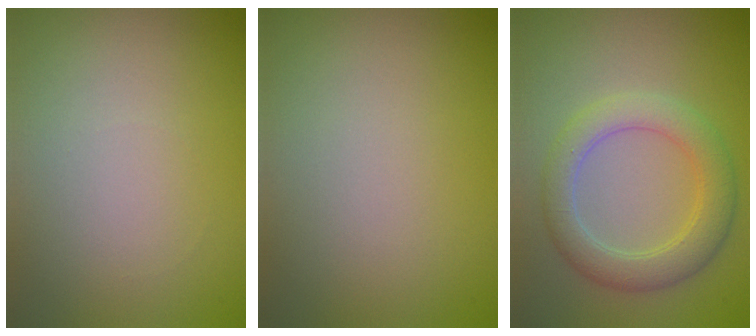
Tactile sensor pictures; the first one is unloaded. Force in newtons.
{"total": 0.0}
{"total": 4.4, "press": 4.4, "slide": 0.1}